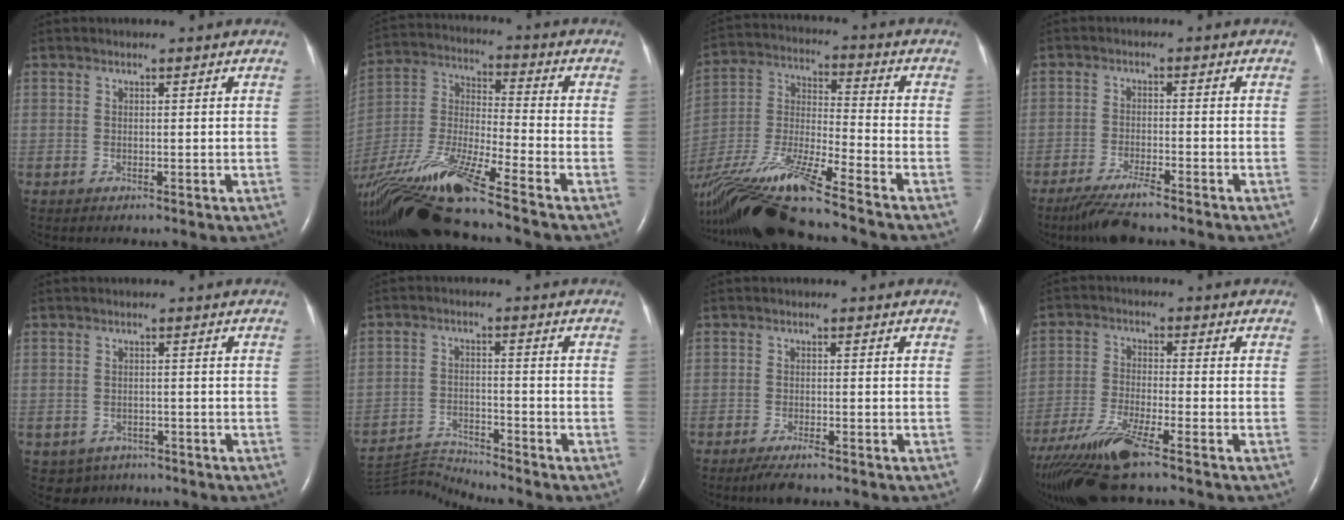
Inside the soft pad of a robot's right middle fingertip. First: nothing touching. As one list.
[{"total": 19.4, "force": [-15.0, -0.2, 12.3], "torque": [-0.297, -0.034, -0.288]}, {"total": 21.0, "force": [-16.6, 0.4, 12.9], "torque": [-0.306, -0.038, -0.318]}, {"total": 5.9, "force": [-4.8, 0.3, 3.5], "torque": [-0.073, -0.019, -0.086]}, {"total": 3.3, "force": [-2.1, 2.5, 0.3], "torque": [-0.006, 0.006, -0.027]}, {"total": 7.7, "force": [-7.3, -2.2, -1.3], "torque": [0.006, 0.003, -0.135]}, {"total": 3.0, "force": [-2.2, 0.5, 1.9], "torque": [-0.041, -0.006, -0.039]}, {"total": 11.2, "force": [-8.5, 0.5, 7.3], "torque": [-0.146, -0.026, -0.156]}]